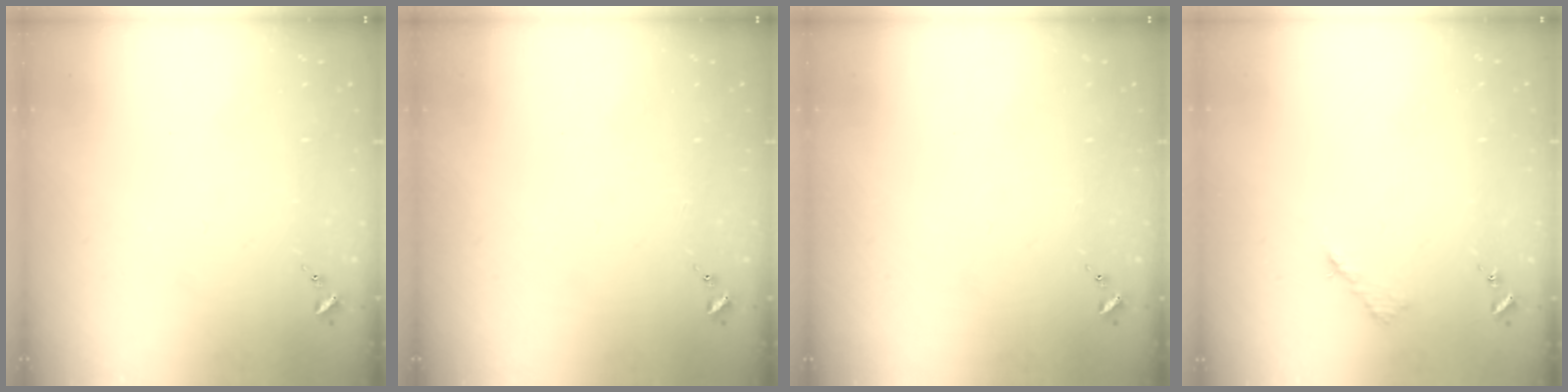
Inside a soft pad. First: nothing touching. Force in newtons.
{"total": 0.0}
{"total": 0.0}
{"total": 3.1, "press": 3.1, "slide": 0.4}